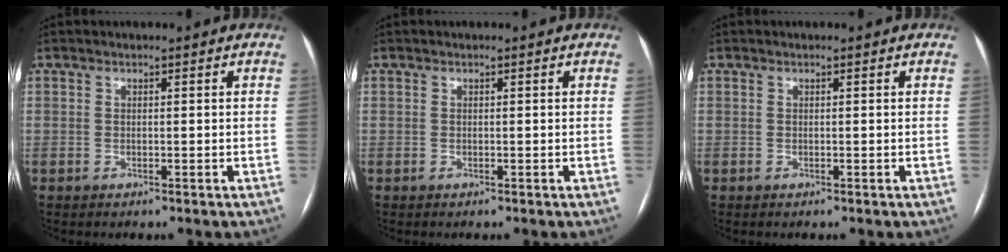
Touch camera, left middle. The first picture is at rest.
{"total": 0.0}
{"total": 0.0}